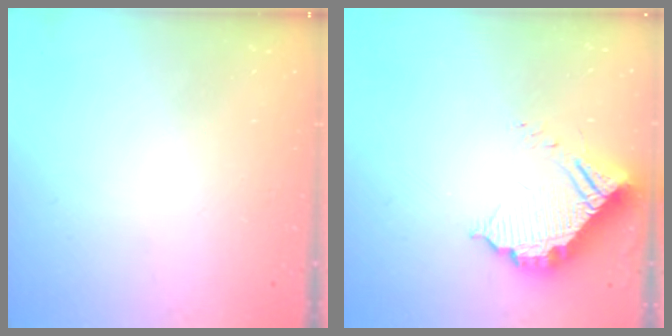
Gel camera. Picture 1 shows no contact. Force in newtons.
{"total": 12.1, "press": 12.1, "slide": 1.2}